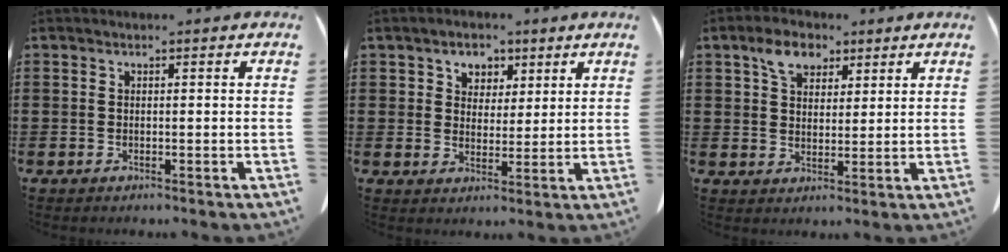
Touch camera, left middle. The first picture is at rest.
{"total": 4.0, "force": [2.5, 3.0, 0.2], "torque": [-0.016, 0.005, 0.042]}
{"total": 6.0, "force": [3.8, 3.6, 2.9], "torque": [-0.064, 0.011, 0.070]}